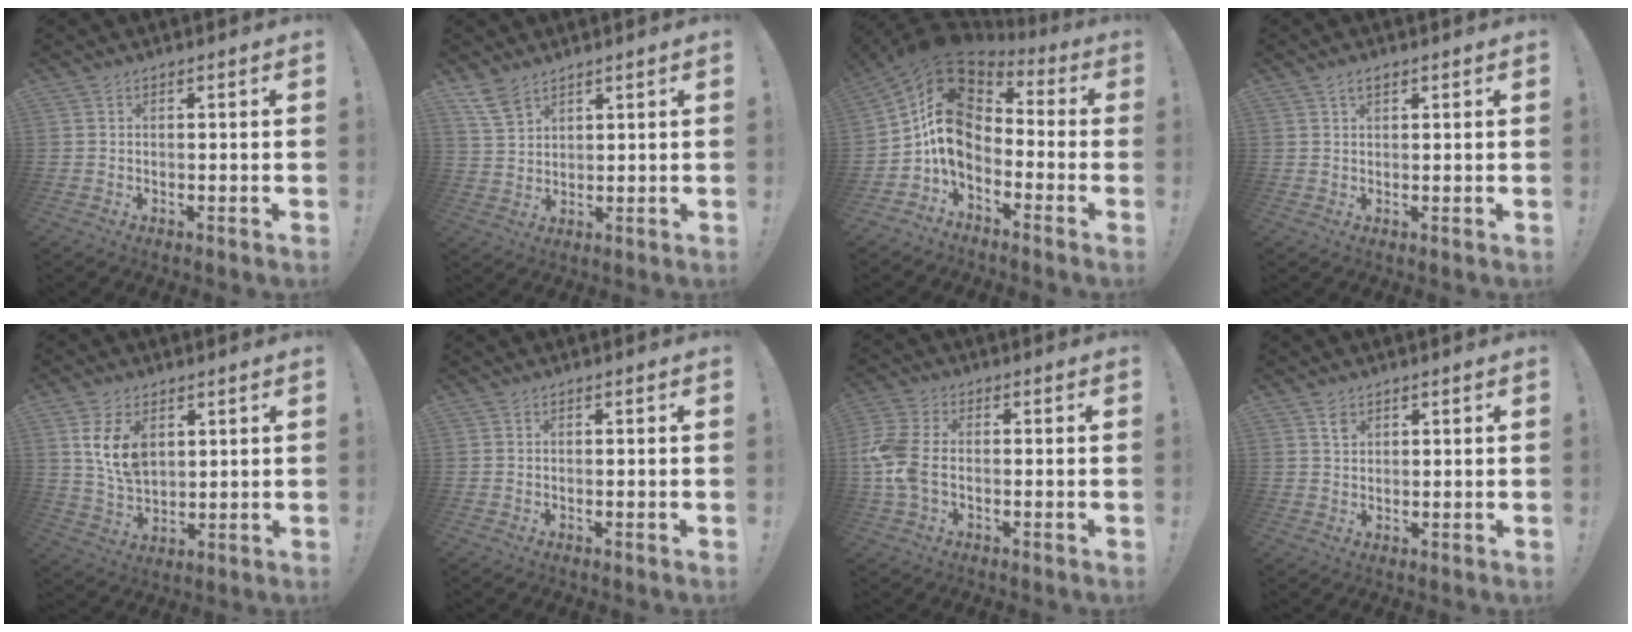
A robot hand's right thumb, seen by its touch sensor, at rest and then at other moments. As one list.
[{"total": 6.7, "force": [5.1, 3.1, 3.2], "torque": [-0.060, -0.022, 0.099]}, {"total": 14.8, "force": [1.1, 10.0, 10.8], "torque": [-0.193, -0.014, 0.017]}, {"total": 2.0, "force": [1.1, 0.9, 1.3], "torque": [-0.027, 0.002, 0.020]}, {"total": 10.4, "force": [4.1, 6.7, 6.8], "torque": [-0.126, -0.009, 0.079]}, {"total": 0.0}, {"total": 9.4, "force": [-1.1, 5.8, 7.2], "torque": [-0.169, -0.001, -0.015]}, {"total": 2.6, "force": [1.7, 1.8, 0.9], "torque": [-0.005, -0.009, 0.030]}]